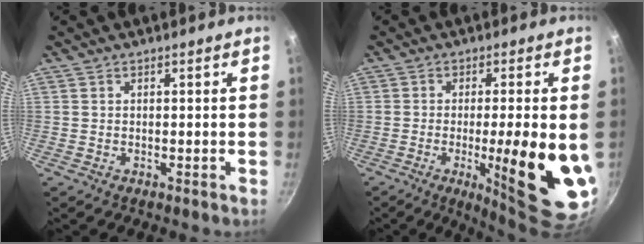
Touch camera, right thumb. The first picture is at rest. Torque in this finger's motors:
{"motor_torque": [1.44, 3.57, 1.65, -0.26, 0.37]}